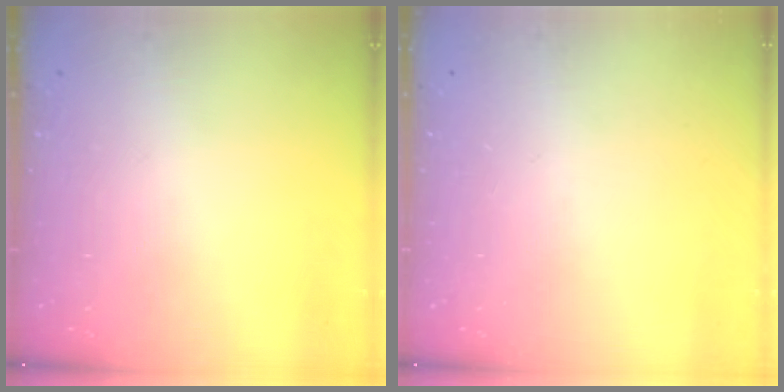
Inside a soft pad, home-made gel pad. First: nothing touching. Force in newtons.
{"total": 0.0}